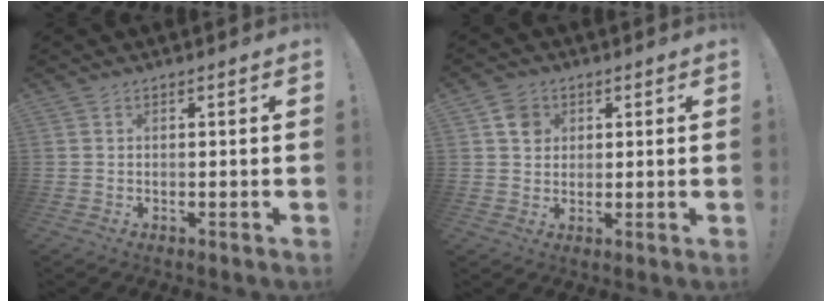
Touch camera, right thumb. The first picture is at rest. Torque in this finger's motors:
{"motor_torque": [0.08, 0.77, 0.17, -0.16, 0.12]}